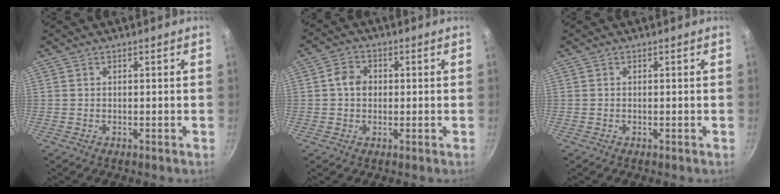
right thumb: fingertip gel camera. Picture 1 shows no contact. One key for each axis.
{"total": 4.1, "fx": 0.2, "fy": 3.4, "fz": 2.4, "tx": -0.028, "ty": 0.013, "tz": -0.004}
{"total": 0.0}